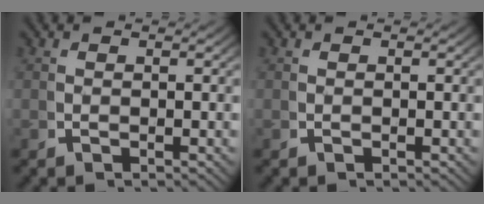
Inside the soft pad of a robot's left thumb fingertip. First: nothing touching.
{"total": 0.0}